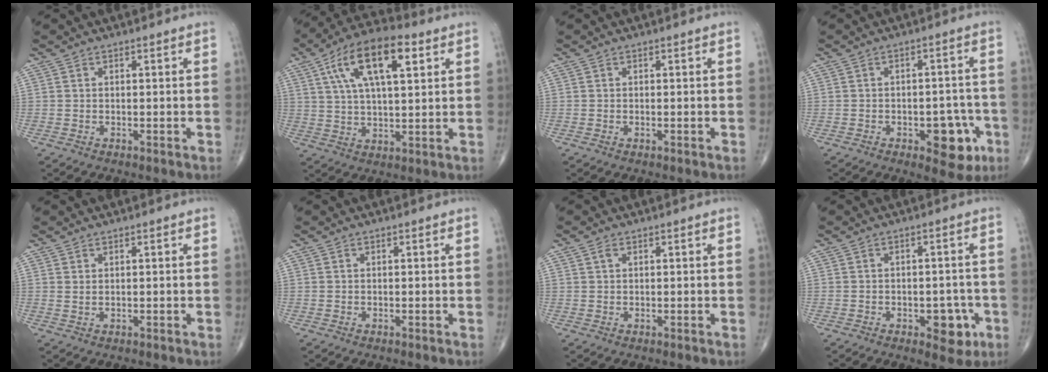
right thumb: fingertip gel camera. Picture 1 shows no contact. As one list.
[{"total": 15.8, "force": [6.2, 6.6, 13.0], "torque": [-0.218, 0.006, 0.103]}, {"total": 0.0}, {"total": 8.6, "force": [-3.4, 4.4, 6.5], "torque": [-0.051, 0.025, -0.037]}, {"total": 0.9, "force": [0.6, 0.2, 0.7], "torque": [-0.014, -0.003, 0.014]}, {"total": 0.0}, {"total": 1.0, "force": [0.5, 0.6, 0.6], "torque": [-0.013, 0.004, 0.009]}, {"total": 6.0, "force": [-2.4, 3.4, 4.3], "torque": [-0.027, 0.014, -0.026]}]